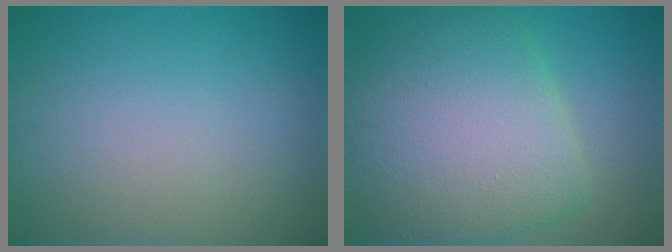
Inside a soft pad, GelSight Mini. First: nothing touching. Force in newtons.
{"total": 10.6, "press": 10.5, "slide": 0.6}